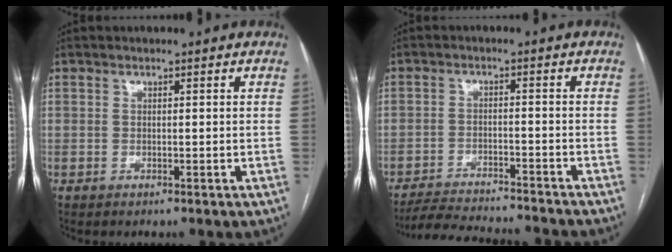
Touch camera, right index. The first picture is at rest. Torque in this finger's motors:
{"motor_torque": [-1.23, -0.89, -1.05, -0.21]}